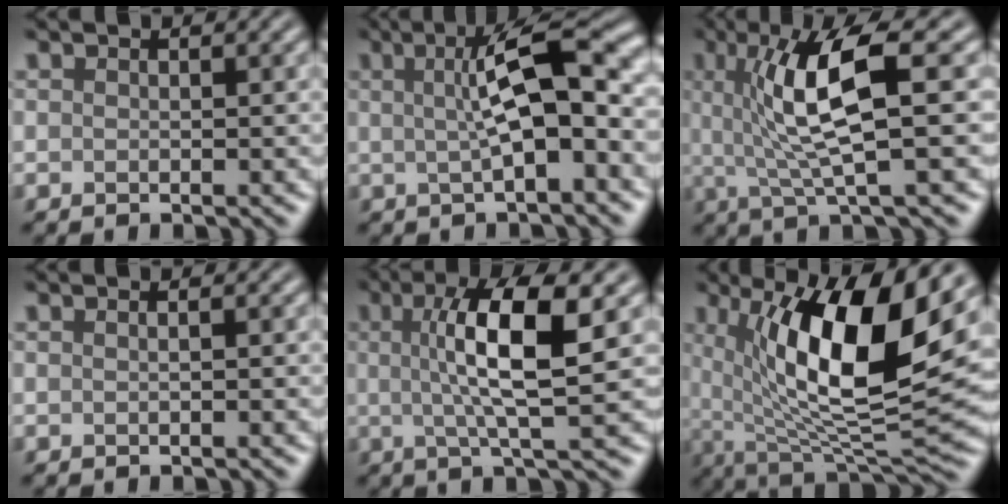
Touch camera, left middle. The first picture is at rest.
{"total": 7.6, "force": [0.8, 1.8, 7.4], "torque": [-0.105, 0.019, 0.004]}
{"total": 7.4, "force": [1.3, 1.4, 7.1], "torque": [-0.133, 0.001, 0.024]}
{"total": 0.6, "force": [0.1, 0.2, 0.6], "torque": [-0.008, 0.002, -0.005]}
{"total": 8.1, "force": [1.3, 1.9, 7.8], "torque": [-0.118, 0.008, 0.019]}
{"total": 13.2, "force": [3.8, 4.0, 12.0], "torque": [-0.190, -0.007, 0.069]}